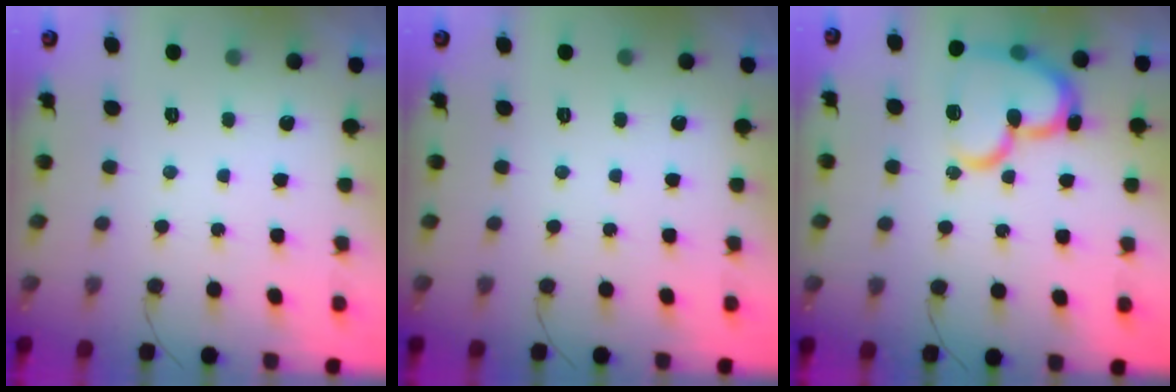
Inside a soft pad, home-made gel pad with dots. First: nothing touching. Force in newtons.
{"total": 0.0}
{"total": 20.0, "press": 19.9, "slide": 2.1}